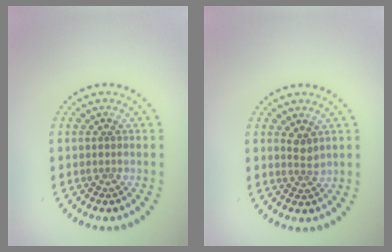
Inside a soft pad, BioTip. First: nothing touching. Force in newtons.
{"total": 1.4, "press": 1.1, "slide": 0.8}